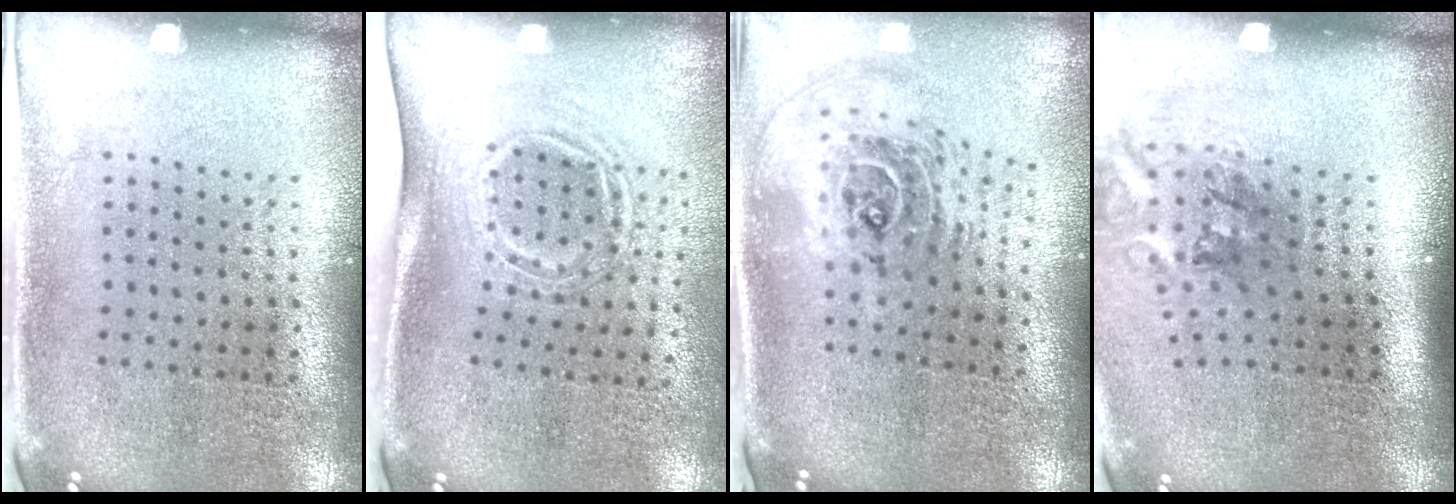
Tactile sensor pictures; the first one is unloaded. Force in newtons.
{"total": 1.7, "press": 1.2, "slide": 1.2}
{"total": 2.5, "press": 1.8, "slide": 1.7}
{"total": 2.1, "press": 1.3, "slide": 1.6}